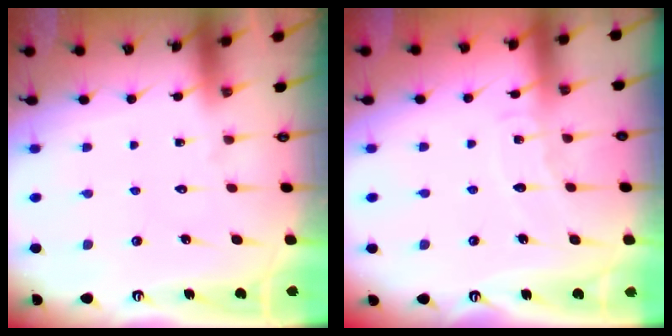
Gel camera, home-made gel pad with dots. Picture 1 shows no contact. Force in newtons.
{"total": 5.5, "press": 5.5, "slide": 0.6}